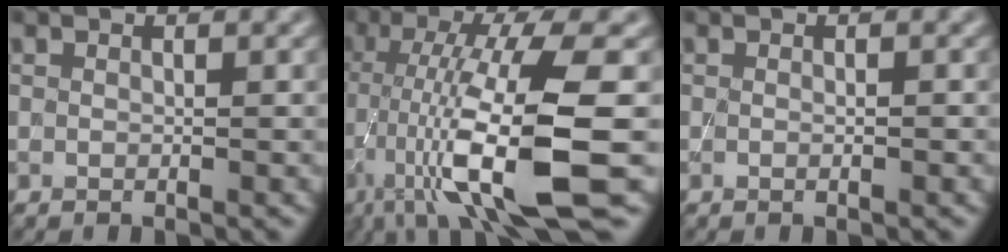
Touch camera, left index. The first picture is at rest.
{"total": 13.0, "force": [-4.3, 2.5, 12.0], "torque": [-0.219, -0.008, -0.068]}
{"total": 1.0, "force": [0.2, 0.5, 0.8], "torque": [0.007, -0.005, -0.003]}